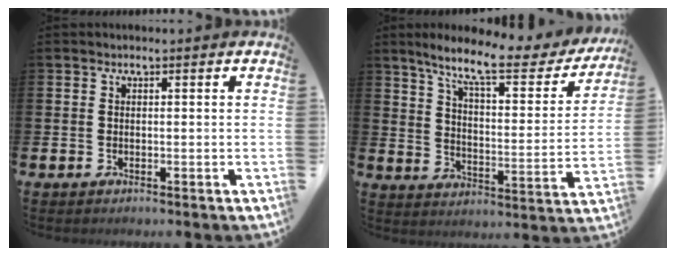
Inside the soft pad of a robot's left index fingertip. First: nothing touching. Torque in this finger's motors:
{"motor_torque": [1.06, -1.08, 0.55, 0.21]}